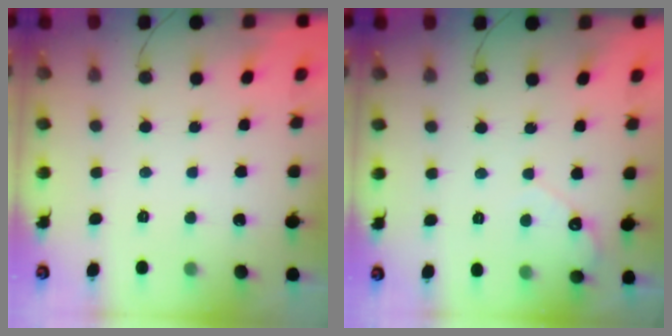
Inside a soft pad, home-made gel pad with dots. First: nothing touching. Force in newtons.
{"total": 3.1, "press": 3.1, "slide": 0.2}